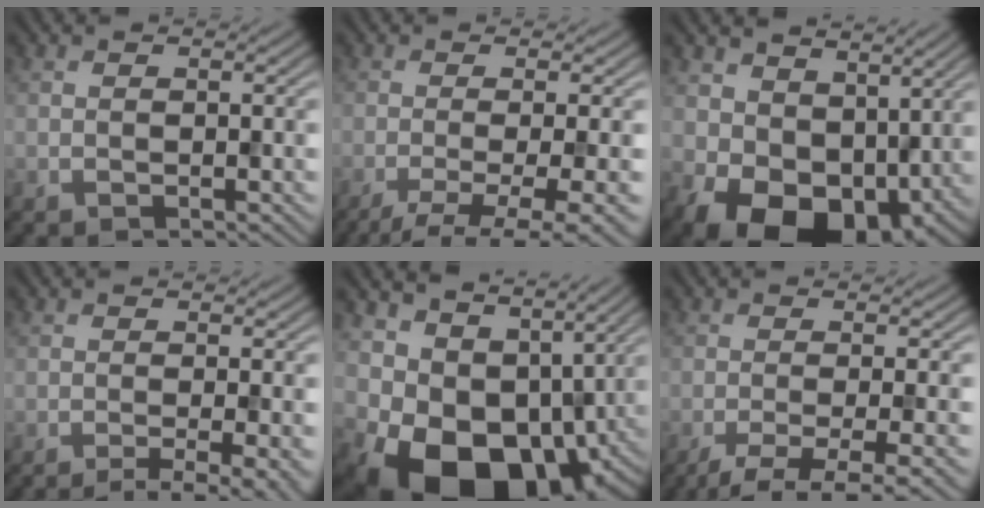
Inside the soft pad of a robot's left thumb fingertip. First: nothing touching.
{"total": 7.3, "force": [-3.2, 1.8, 6.4], "torque": [-0.092, -0.008, -0.047]}
{"total": 12.1, "force": [0.8, 8.9, 8.1], "torque": [-0.147, -0.038, 0.031]}
{"total": 5.9, "force": [-3.3, 1.2, 4.8], "torque": [-0.055, 0.001, -0.049]}
{"total": 15.2, "force": [-1.8, 11.0, 10.3], "torque": [-0.173, -0.038, -0.008]}
{"total": 6.4, "force": [-3.5, 1.4, 5.2], "torque": [-0.072, -0.004, -0.061]}